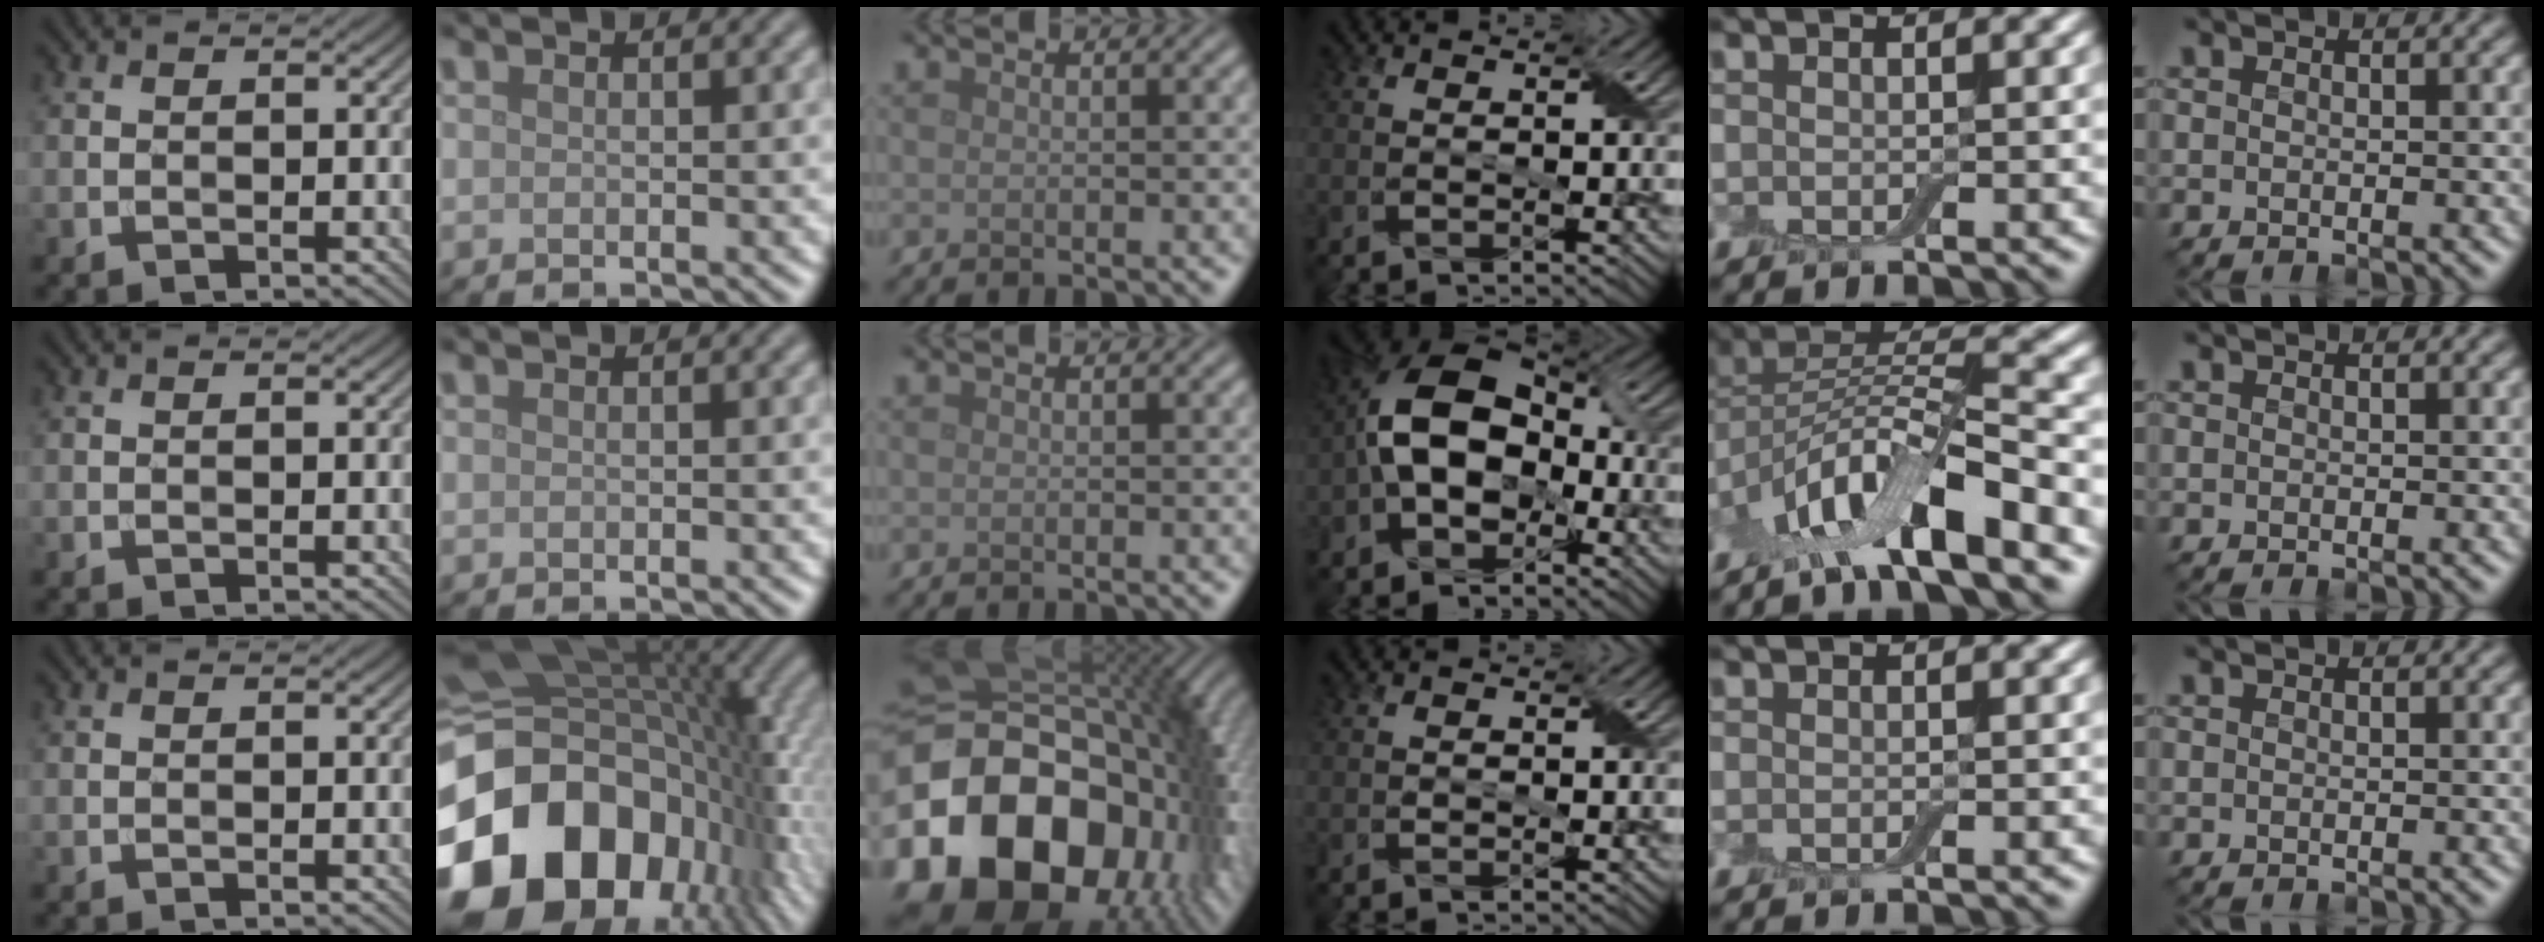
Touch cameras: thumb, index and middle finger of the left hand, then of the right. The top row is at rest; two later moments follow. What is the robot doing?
{"motion": "fold", "object": "cloth"}